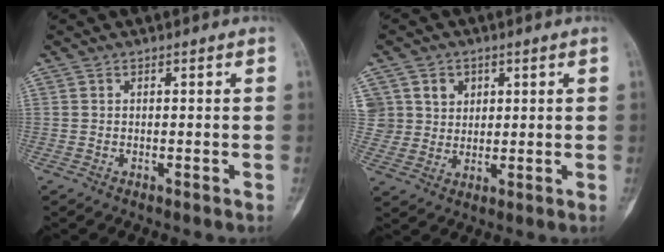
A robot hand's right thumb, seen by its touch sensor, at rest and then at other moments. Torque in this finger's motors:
{"motor_torque": [0.04, 0.27, 0.79, 0.27, 0.26]}